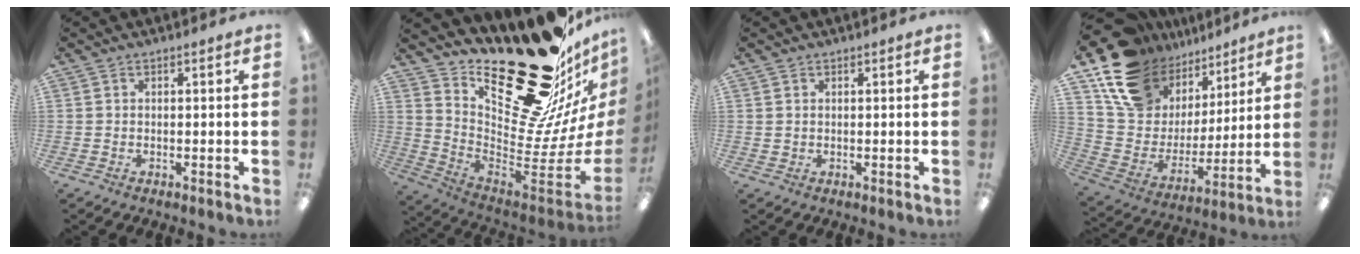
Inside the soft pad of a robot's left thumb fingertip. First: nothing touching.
{"total": 31.2, "force": [22.5, 11.3, 18.4], "torque": [-0.196, -0.200, 0.414]}
{"total": 0.8, "force": [0.5, 0.6, -0.1], "torque": [0.002, 0.001, 0.010]}
{"total": 19.2, "force": [12.0, 12.9, 7.6], "torque": [-0.151, -0.072, 0.231]}